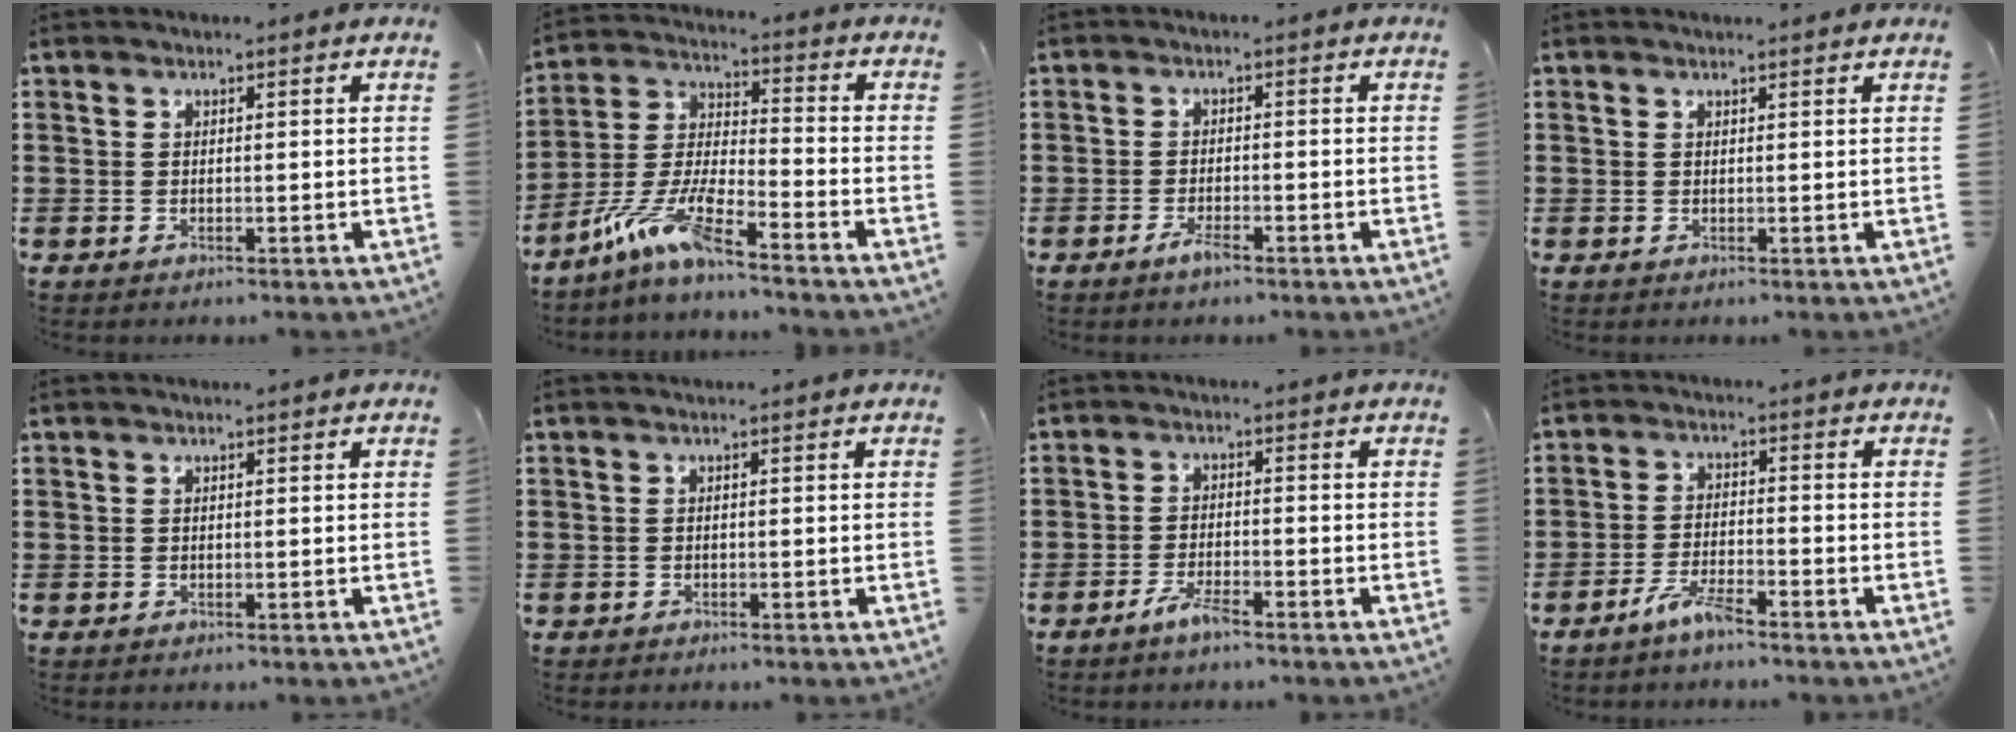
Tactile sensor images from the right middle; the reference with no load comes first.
{"total": 9.1, "force": [-7.1, 0.7, 5.6], "torque": [-0.135, -0.013, -0.144]}
{"total": 2.2, "force": [-1.5, 0.5, 1.5], "torque": [-0.040, -0.006, -0.033]}
{"total": 0.5, "force": [0.5, 0.0, 0.1], "torque": [0.004, -0.003, 0.008]}
{"total": 0.0}
{"total": 0.5, "force": [-0.5, 0.2, 0.1], "torque": [-0.002, 0.000, -0.010]}
{"total": 3.1, "force": [-2.4, 0.5, 1.8], "torque": [-0.045, -0.001, -0.048]}
{"total": 4.3, "force": [-3.5, 0.5, 2.4], "torque": [-0.053, 0.000, -0.069]}